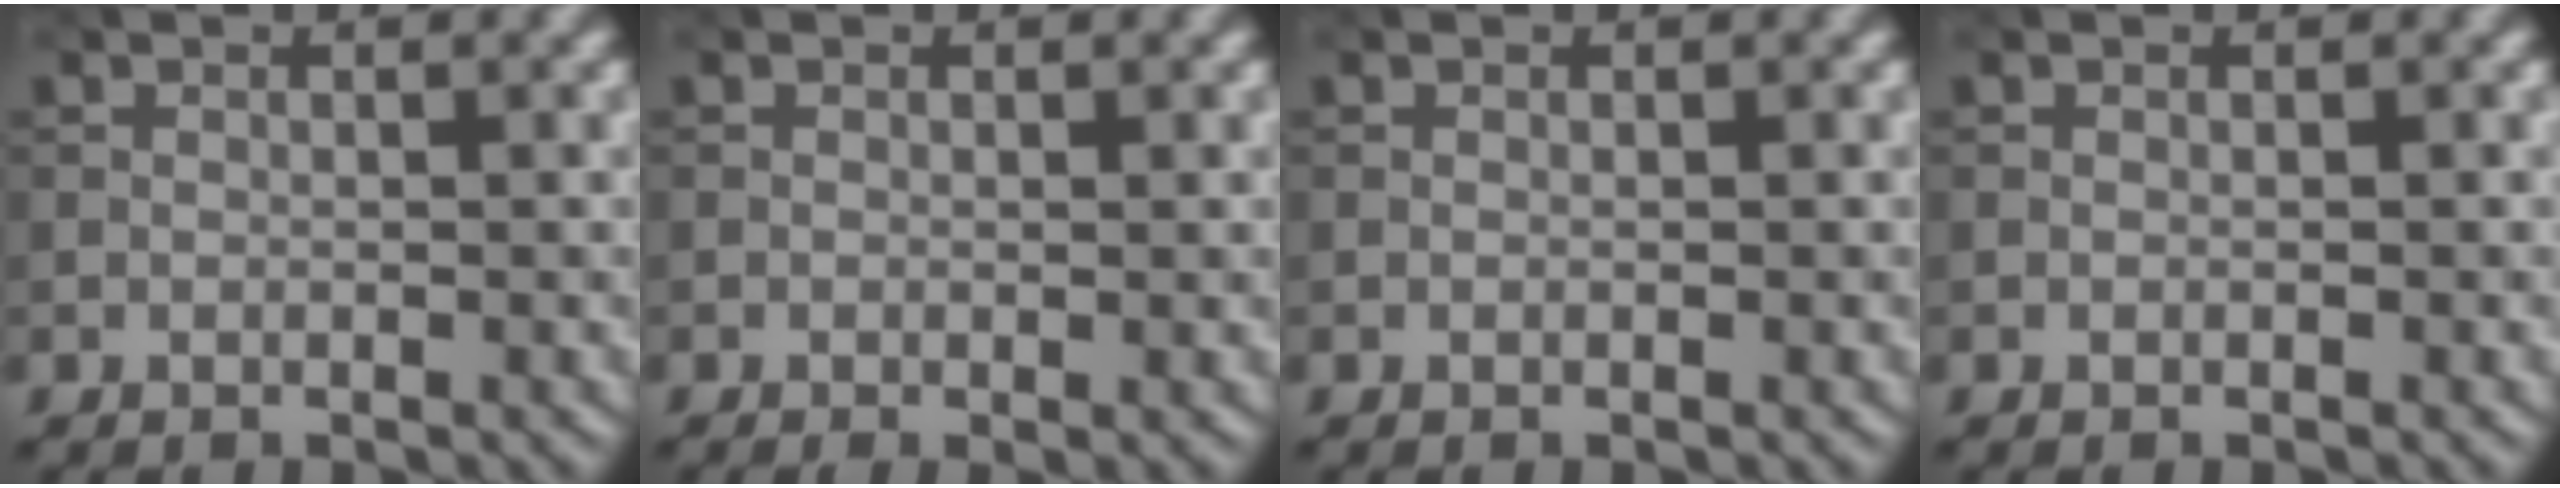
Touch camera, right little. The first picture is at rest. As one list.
[{"total": 0.8, "force": [-0.1, 0.2, 0.8], "torque": [-0.011, -0.006, -0.003]}, {"total": 0.0}, {"total": 0.0}]